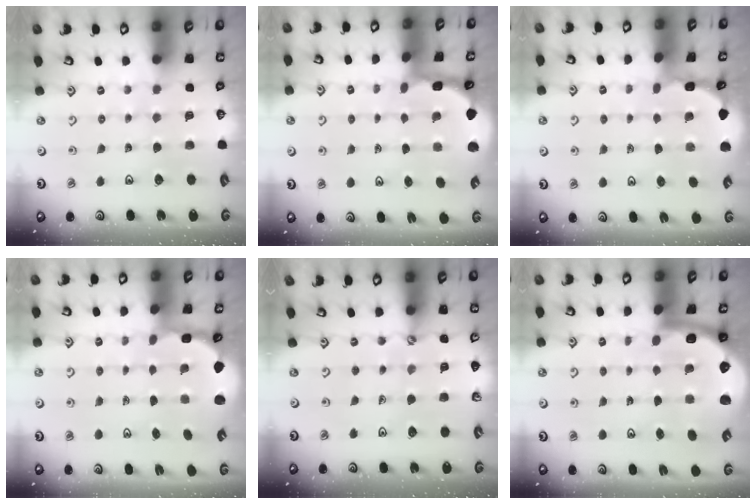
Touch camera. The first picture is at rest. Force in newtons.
{"total": 1.8, "press": 1.8, "slide": 0.3}
{"total": 1.7, "press": 1.7, "slide": 0.1}
{"total": 2.7, "press": 2.1, "slide": 1.7}
{"total": 2.4, "press": 2.4, "slide": 0.3}
{"total": 4.9, "press": 4.6, "slide": 1.4}